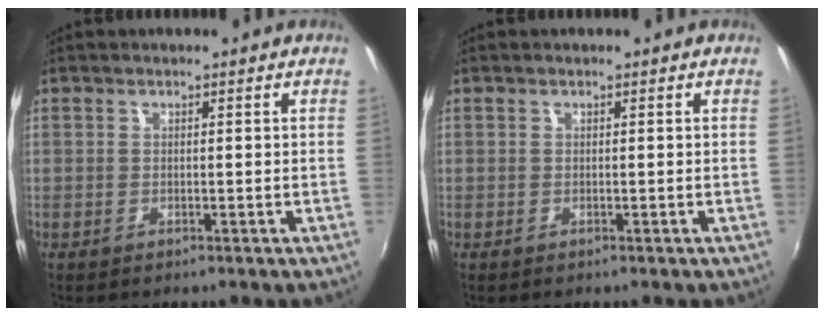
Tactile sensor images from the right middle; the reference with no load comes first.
{"total": 0.0}